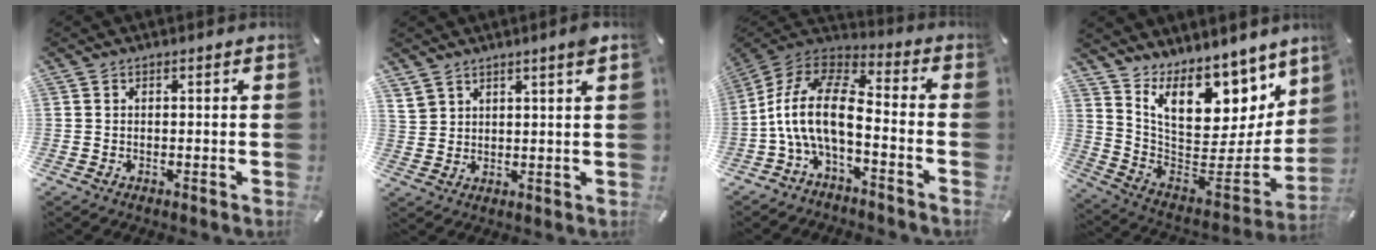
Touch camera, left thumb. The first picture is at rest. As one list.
[{"total": 3.5, "force": [3.2, 0.9, 1.2], "torque": [-0.031, -0.013, 0.061]}, {"total": 14.5, "force": [-3.9, 6.7, 12.3], "torque": [-0.257, 0.013, -0.070]}, {"total": 14.9, "force": [10.6, 8.3, 6.4], "torque": [-0.099, -0.103, 0.192]}]